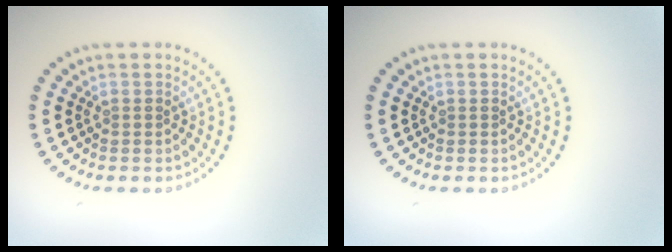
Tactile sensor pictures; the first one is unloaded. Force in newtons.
{"total": 0.0}